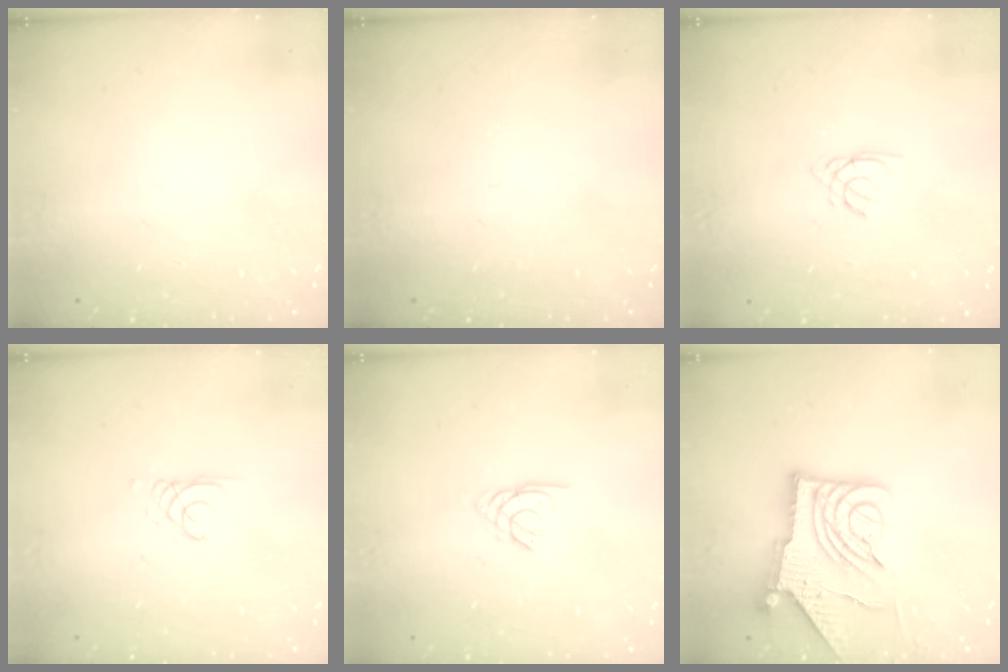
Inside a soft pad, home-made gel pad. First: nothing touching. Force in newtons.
{"total": 0.0}
{"total": 1.4, "press": 1.3, "slide": 0.3}
{"total": 1.1, "press": 1.1, "slide": 0.1}
{"total": 2.3, "press": 2.3, "slide": 0.5}
{"total": 13.5, "press": 13.4, "slide": 1.6}